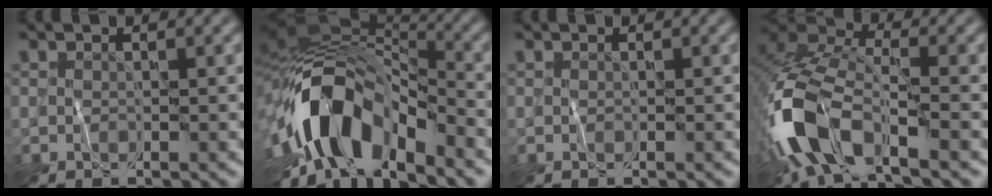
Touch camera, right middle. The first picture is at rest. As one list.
[{"total": 12.8, "force": [-5.3, 6.9, 9.4], "torque": [-0.168, -0.004, -0.096]}, {"total": 0.0}, {"total": 11.0, "force": [-5.1, 5.0, 8.4], "torque": [-0.192, -0.008, -0.105]}]